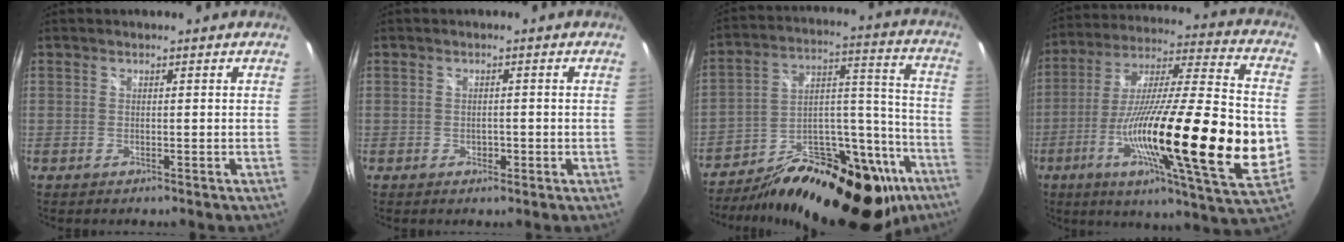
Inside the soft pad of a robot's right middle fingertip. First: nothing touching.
{"total": 1.9, "force": [-0.5, 1.3, 1.3], "torque": [-0.019, -0.002, -0.007]}
{"total": 30.1, "force": [-19.4, 14.0, 18.2], "torque": [-0.264, 0.036, -0.269]}
{"total": 31.4, "force": [-7.5, 4.0, 30.2], "torque": [-0.506, -0.052, -0.122]}